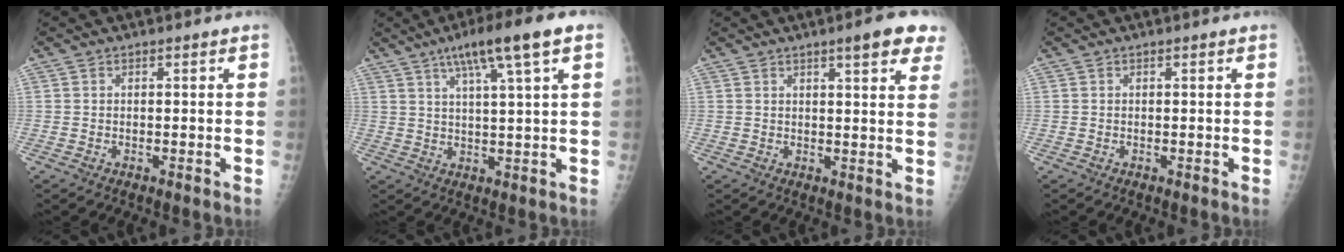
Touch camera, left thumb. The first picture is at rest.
{"total": 10.5, "force": [5.3, 0.4, 9.0], "torque": [-0.152, -0.002, 0.088]}
{"total": 8.1, "force": [5.0, 1.6, 6.1], "torque": [-0.059, -0.014, 0.055]}
{"total": 0.0}